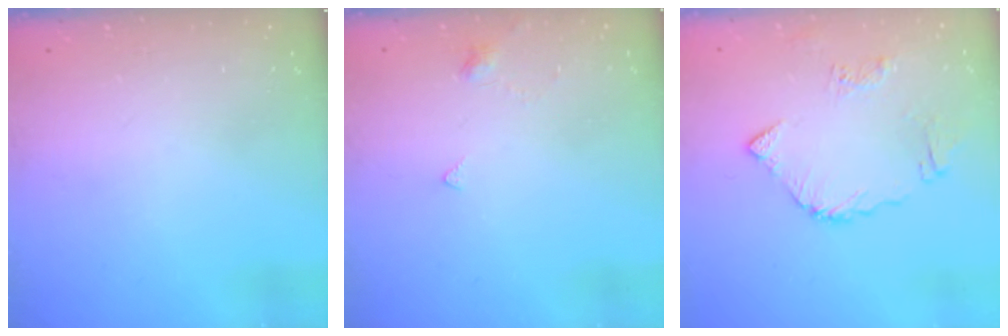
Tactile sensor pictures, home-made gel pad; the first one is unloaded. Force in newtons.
{"total": 2.4, "press": 2.4, "slide": 0.5}
{"total": 8.3, "press": 8.3, "slide": 1.0}